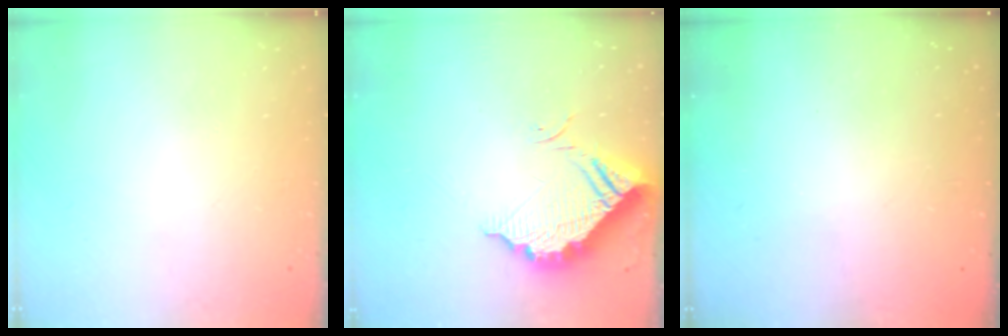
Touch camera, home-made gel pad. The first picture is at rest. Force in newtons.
{"total": 11.0, "press": 11.0, "slide": 0.8}
{"total": 3.2, "press": 3.2, "slide": 0.1}